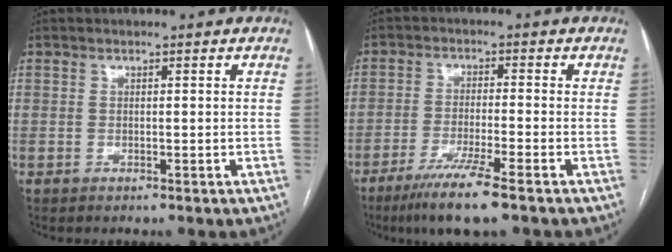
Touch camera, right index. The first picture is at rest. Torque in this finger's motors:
{"motor_torque": [0.38, -0.21, 0.54, 0.13]}